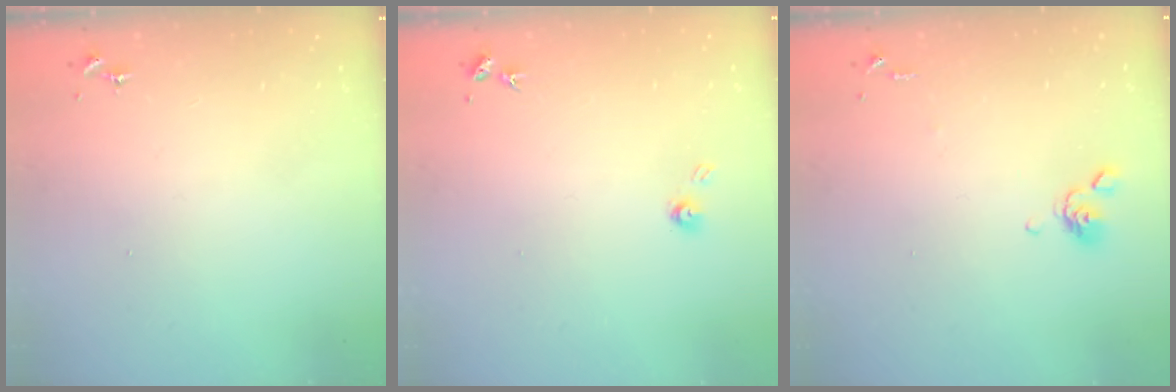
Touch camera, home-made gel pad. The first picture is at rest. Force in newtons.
{"total": 3.9, "press": 3.8, "slide": 0.4}
{"total": 6.4, "press": 6.2, "slide": 1.5}